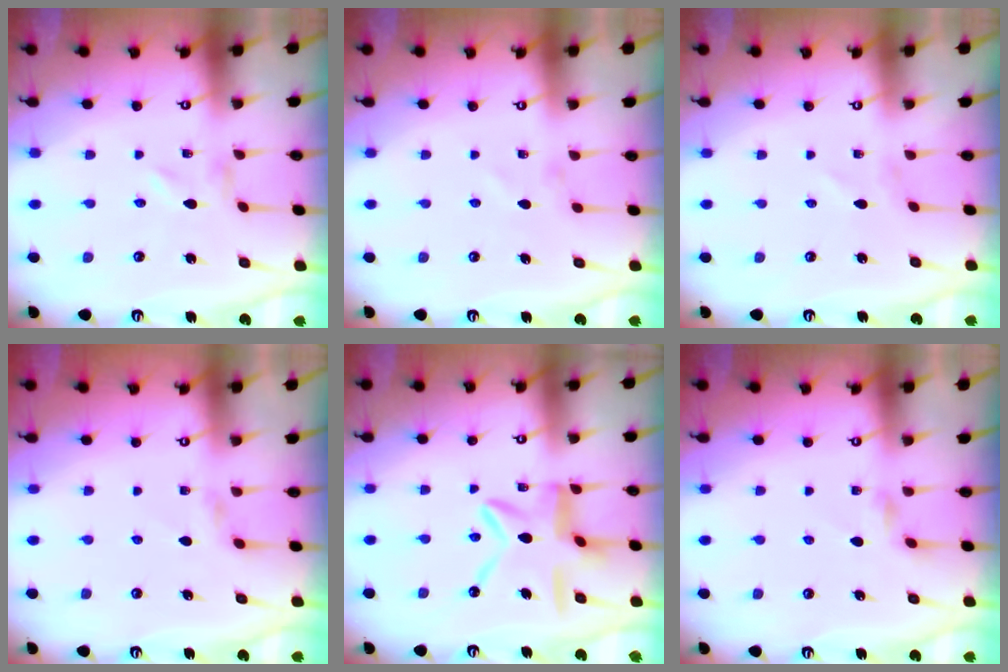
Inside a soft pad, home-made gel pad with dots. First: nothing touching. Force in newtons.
{"total": 1.2, "press": 1.2, "slide": 0.3}
{"total": 0.5, "press": 0.5, "slide": 0.2}
{"total": 2.8, "press": 2.7, "slide": 0.5}
{"total": 13.9, "press": 13.9, "slide": 1.5}
{"total": 2.7, "press": 2.7, "slide": 0.5}